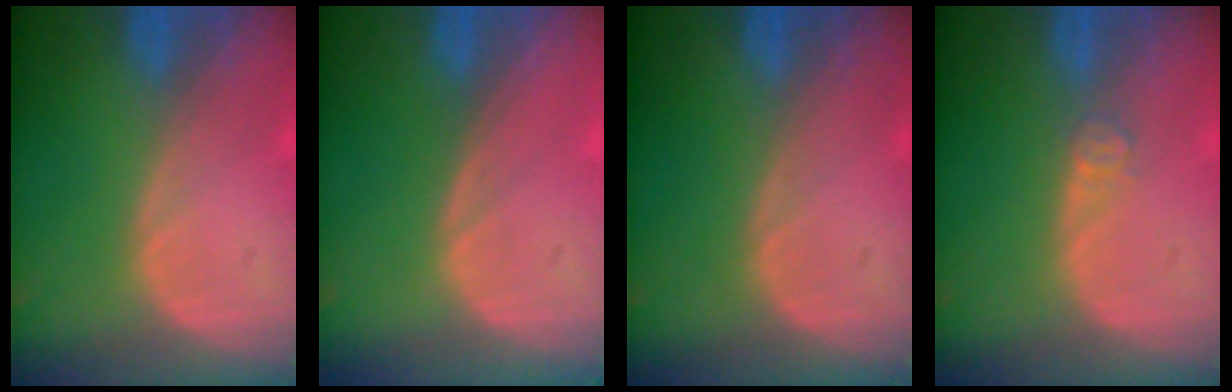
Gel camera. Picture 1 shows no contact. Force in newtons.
{"total": 0.0}
{"total": 0.0}
{"total": 2.0, "press": 1.6, "slide": 1.1}